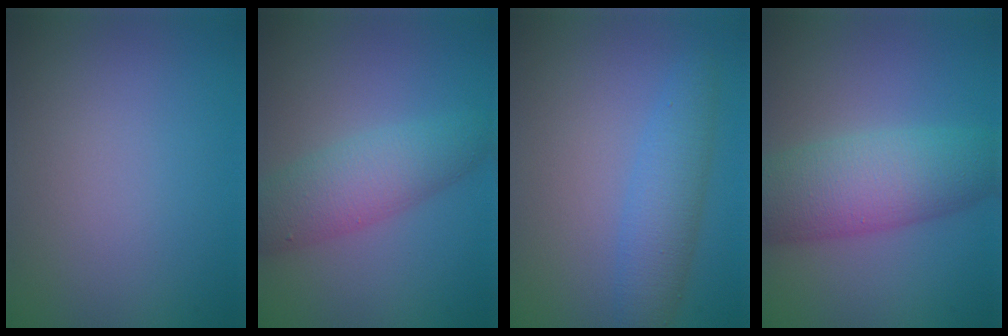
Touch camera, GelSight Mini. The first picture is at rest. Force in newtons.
{"total": 4.6, "press": 4.6, "slide": 0.1}
{"total": 3.3, "press": 3.3, "slide": 0.0}
{"total": 7.3, "press": 7.3, "slide": 0.2}